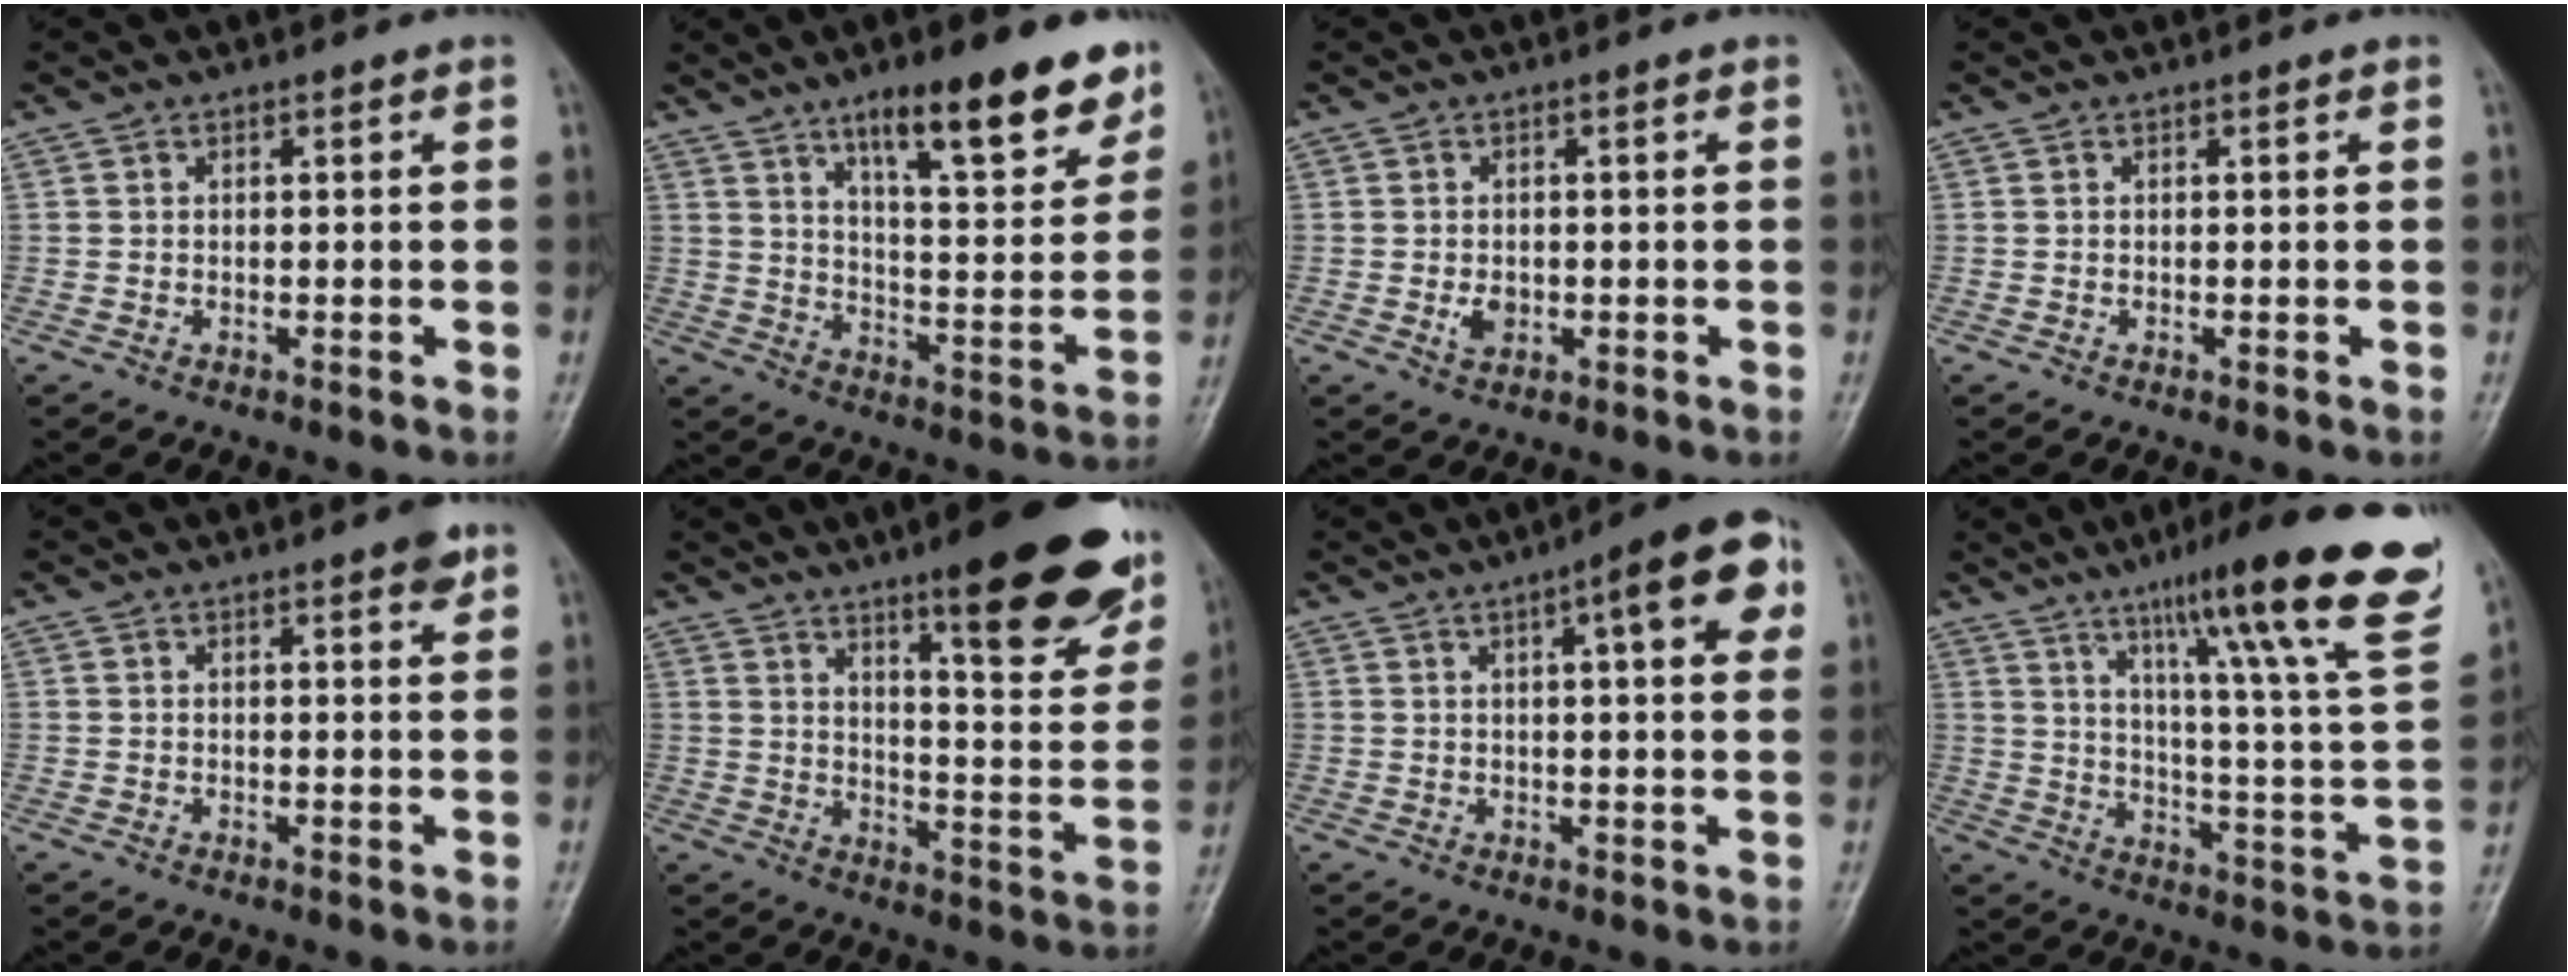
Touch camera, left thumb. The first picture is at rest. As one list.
[{"total": 18.1, "force": [11.9, 4.8, 12.8], "torque": [-0.145, -0.064, 0.184]}, {"total": 2.5, "force": [-0.4, 1.8, 1.6], "torque": [-0.023, 0.000, -0.006]}, {"total": 0.0}, {"total": 2.6, "force": [1.7, 0.6, 1.9], "torque": [-0.020, -0.007, 0.018]}, {"total": 22.3, "force": [13.9, 5.0, 16.7], "torque": [-0.186, -0.070, 0.196]}, {"total": 11.3, "force": [4.4, 2.9, 10.1], "torque": [-0.115, 0.007, 0.049]}, {"total": 26.9, "force": [16.0, 3.1, 21.4], "torque": [-0.298, -0.050, 0.232]}]